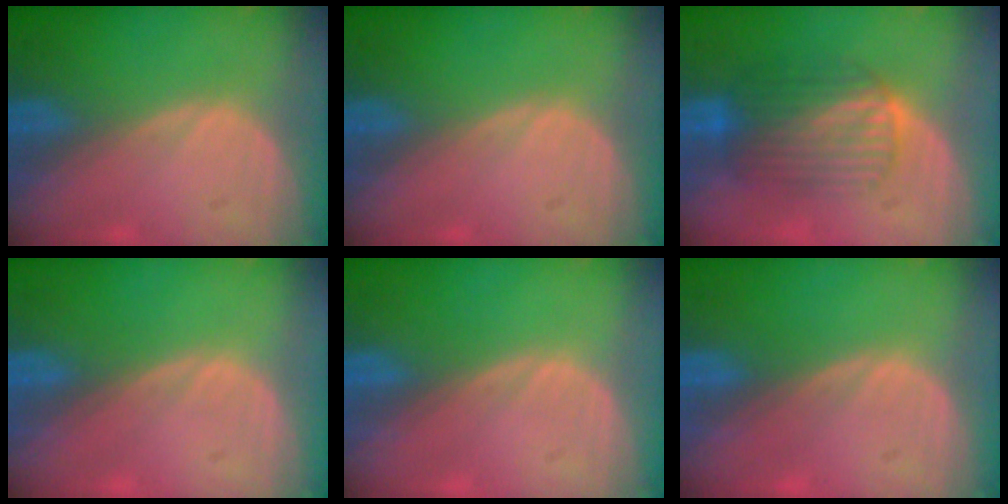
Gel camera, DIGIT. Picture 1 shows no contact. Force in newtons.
{"total": 0.0}
{"total": 6.6, "press": 6.5, "slide": 1.3}
{"total": 0.0}
{"total": 0.0}
{"total": 0.0}